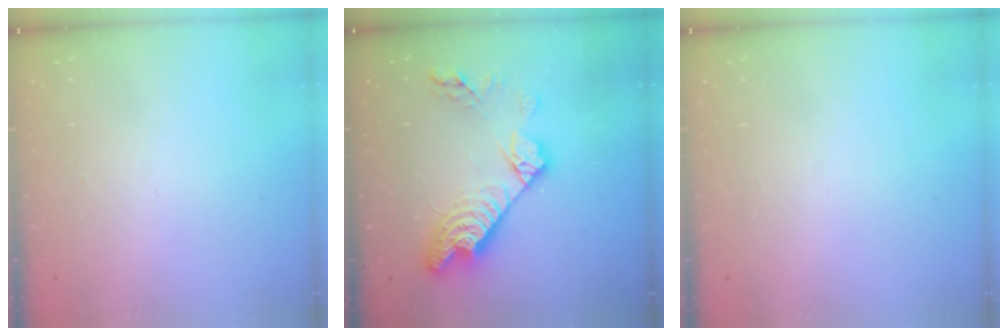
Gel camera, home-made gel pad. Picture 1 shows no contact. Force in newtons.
{"total": 15.9, "press": 15.9, "slide": 0.9}
{"total": 0.0}